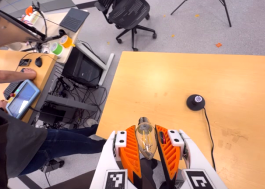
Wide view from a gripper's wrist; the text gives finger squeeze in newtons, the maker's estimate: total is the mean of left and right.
{"total": 12.5, "left": 13.0, "right": 12.0}